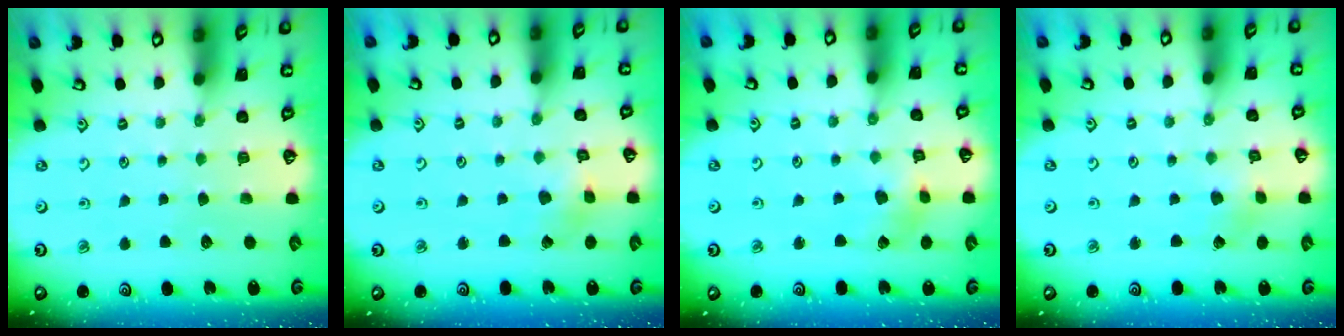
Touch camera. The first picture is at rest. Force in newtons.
{"total": 2.3, "press": 2.3, "slide": 0.1}
{"total": 3.8, "press": 3.8, "slide": 0.4}
{"total": 1.3, "press": 1.3, "slide": 0.1}